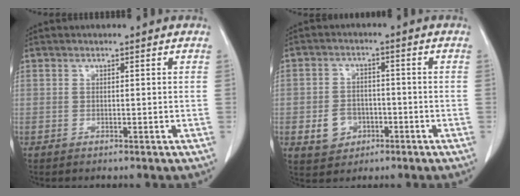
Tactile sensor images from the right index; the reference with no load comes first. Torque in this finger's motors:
{"motor_torque": [0.01, 0.02, -0.22, -0.09]}